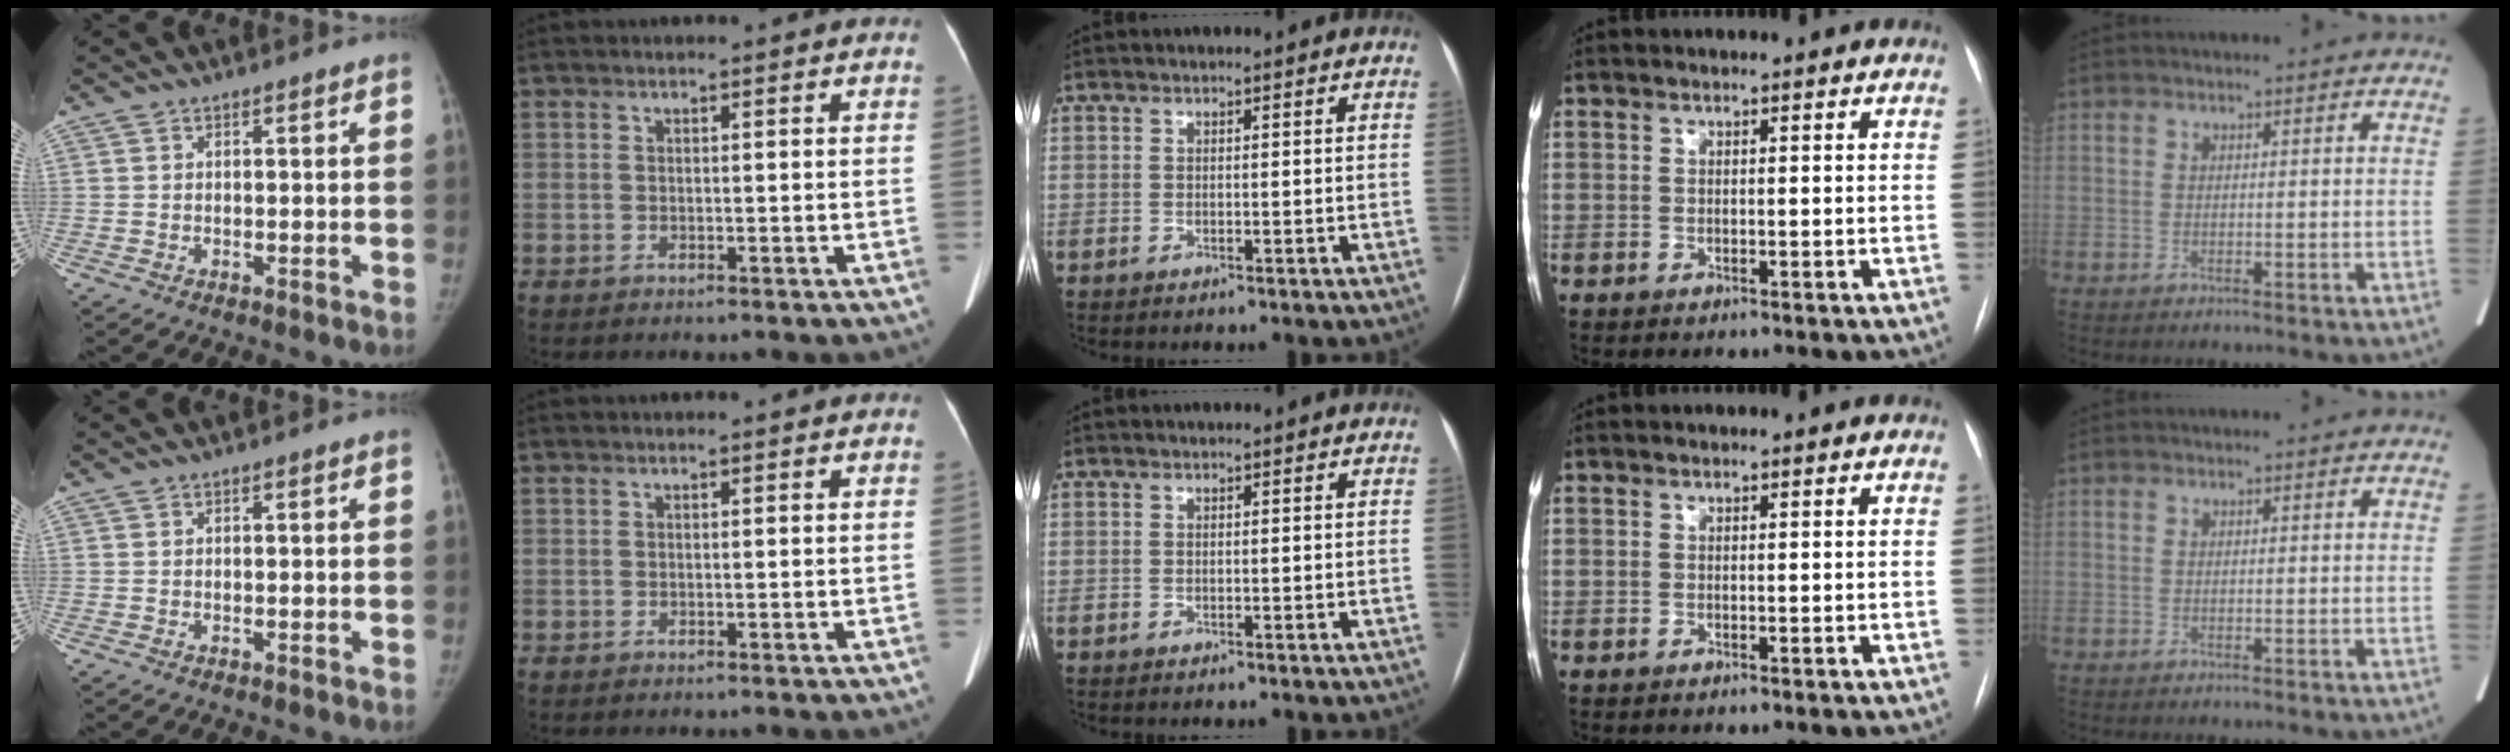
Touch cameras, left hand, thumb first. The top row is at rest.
{}